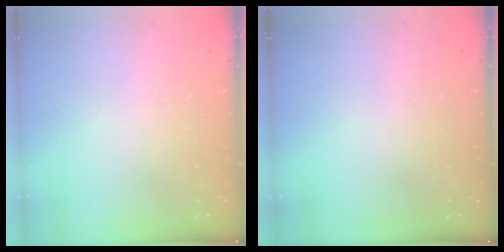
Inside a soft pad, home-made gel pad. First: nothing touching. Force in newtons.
{"total": 0.0}